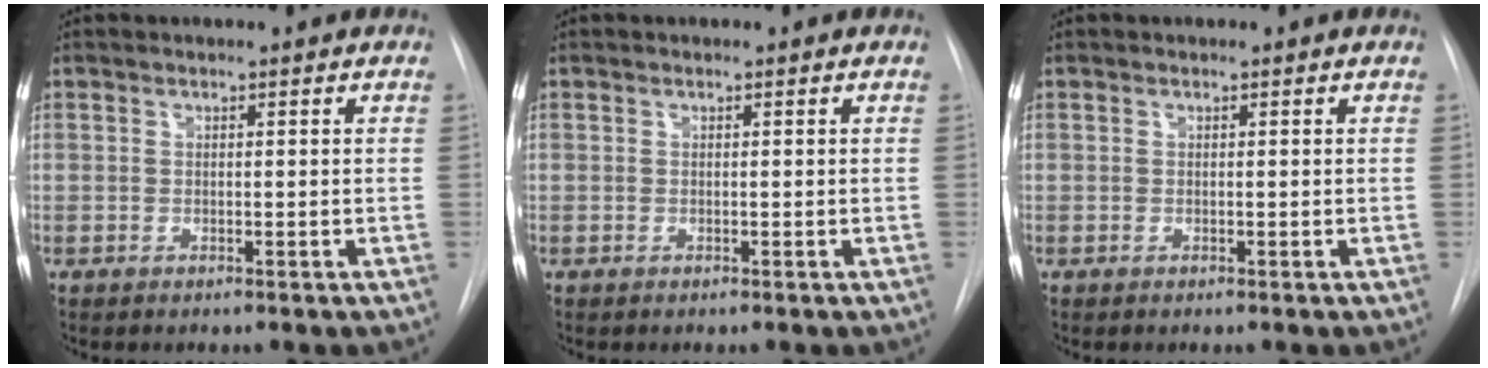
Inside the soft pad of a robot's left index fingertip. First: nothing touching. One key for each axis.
{"total": 0.0}
{"total": 0.0}